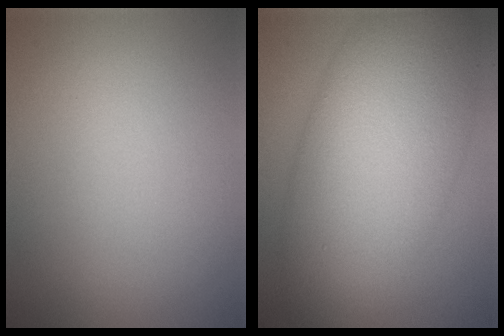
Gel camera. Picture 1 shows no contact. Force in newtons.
{"total": 11.6, "press": 11.6, "slide": 0.4}